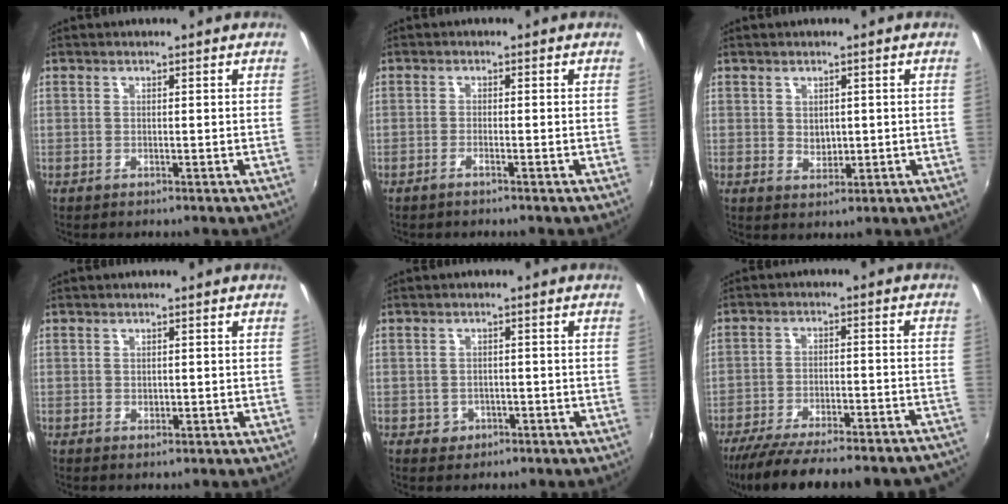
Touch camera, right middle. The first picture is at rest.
{"total": 1.3, "force": [-1.0, -0.3, 0.8], "torque": [-0.020, 0.000, -0.022]}
{"total": 2.4, "force": [0.4, 1.9, 1.3], "torque": [-0.017, 0.000, 0.009]}
{"total": 0.7, "force": [0.0, 0.6, 0.3], "torque": [-0.002, -0.001, 0.000]}
{"total": 3.0, "force": [-1.1, 2.7, 0.8], "torque": [-0.021, 0.000, -0.013]}
{"total": 27.0, "force": [-23.4, 6.4, 11.8], "torque": [-0.199, -0.023, -0.309]}